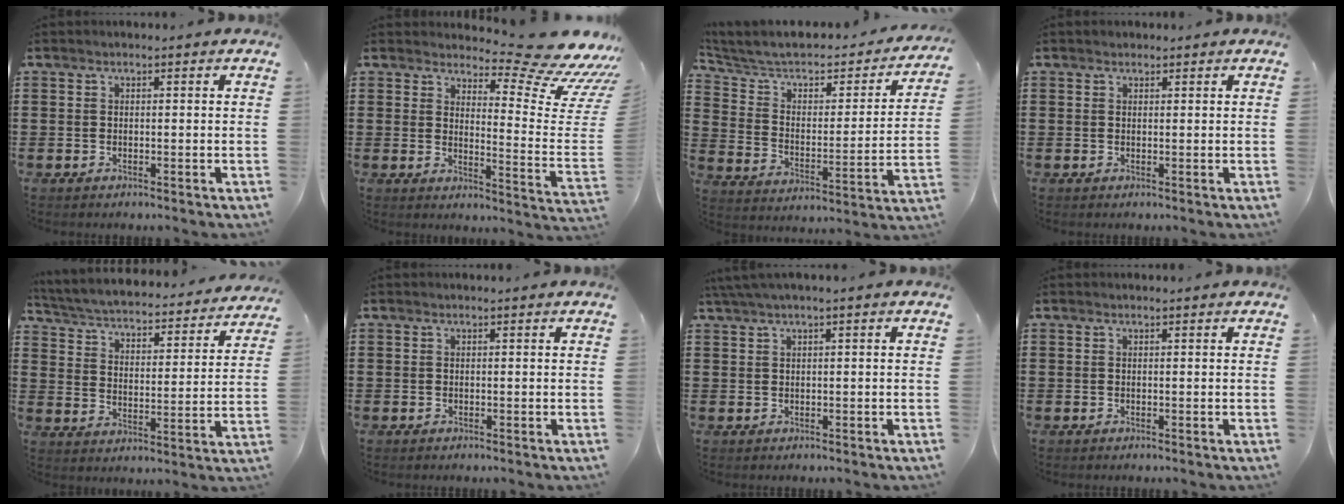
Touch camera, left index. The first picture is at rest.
{"total": 10.7, "force": [8.8, 1.6, 5.8], "torque": [-0.092, -0.078, 0.143]}
{"total": 5.7, "force": [4.2, 2.7, 2.8], "torque": [-0.079, -0.031, 0.066]}
{"total": 0.7, "force": [0.6, 0.4, 0.0], "torque": [-0.001, 0.003, 0.011]}
{"total": 2.7, "force": [2.5, 0.0, 0.9], "torque": [-0.036, -0.032, 0.031]}
{"total": 0.0}
{"total": 1.6, "force": [0.8, -0.1, 1.3], "torque": [-0.024, -0.002, 0.016]}
{"total": 0.0}